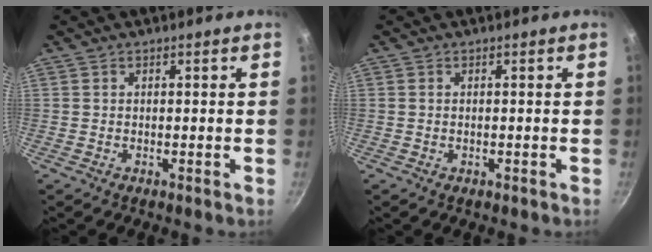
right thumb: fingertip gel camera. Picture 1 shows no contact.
{"total": 0.5, "force": [-0.2, 0.3, 0.4], "torque": [-0.004, 0.001, -0.004]}